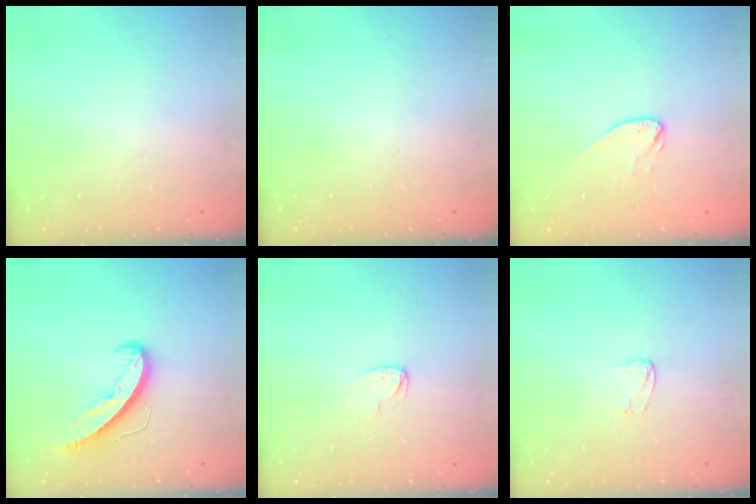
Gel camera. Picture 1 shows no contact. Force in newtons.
{"total": 0.0}
{"total": 6.1, "press": 6.1, "slide": 0.3}
{"total": 9.1, "press": 9.1, "slide": 0.5}
{"total": 3.9, "press": 3.9, "slide": 0.3}
{"total": 2.9, "press": 2.9, "slide": 0.2}